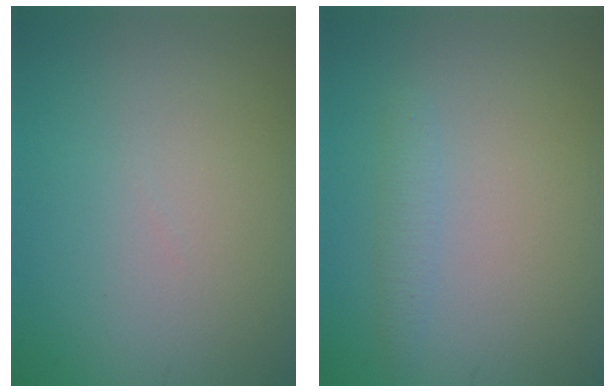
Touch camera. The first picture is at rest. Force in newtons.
{"total": 1.3, "press": 1.3, "slide": 0.0}